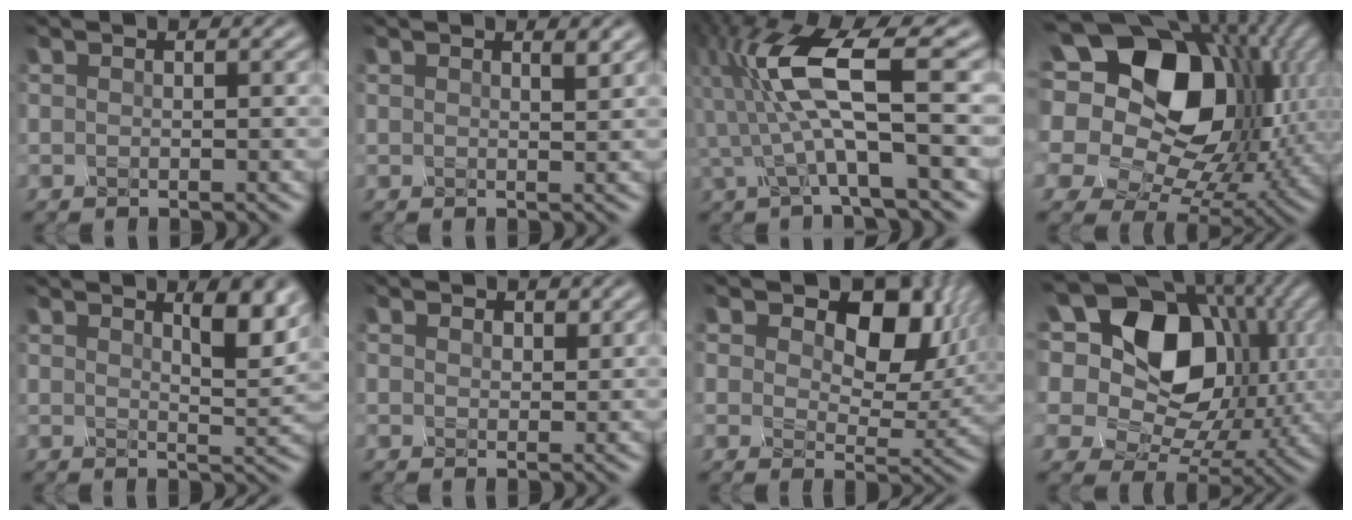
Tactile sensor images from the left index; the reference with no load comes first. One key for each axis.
{"total": 1.8, "fx": 1.2, "fy": 0.7, "fz": 1.2, "tx": 0.001, "ty": 0.008, "tz": 0.007}
{"total": 7.7, "fx": -0.5, "fy": 1.4, "fz": 7.6, "tx": -0.153, "ty": 0.016, "tz": -0.014}
{"total": 20.5, "fx": 5.1, "fy": 14.5, "fz": 13.5, "tx": -0.271, "ty": 0.050, "tz": 0.097}
{"total": 4.4, "fx": 2.5, "fy": 1.3, "fz": 3.4, "tx": -0.047, "ty": 0.000, "tz": 0.040}
{"total": 1.1, "fx": 0.6, "fy": 0.9, "fz": 0.2, "tx": -0.005, "ty": -0.001, "tz": 0.014}
{"total": 9.8, "fx": 3.3, "fy": 6.4, "fz": 6.7, "tx": -0.094, "ty": -0.003, "tz": 0.050}
{"total": 17.4, "fx": 4.6, "fy": 12.5, "fz": 11.2, "tx": -0.214, "ty": 0.067, "tz": 0.069}